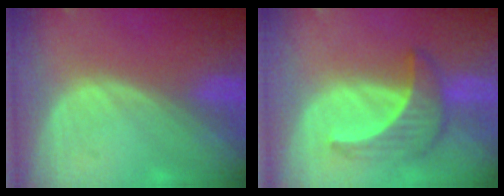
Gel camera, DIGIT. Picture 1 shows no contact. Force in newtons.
{"total": 6.3, "press": 6.1, "slide": 1.9}